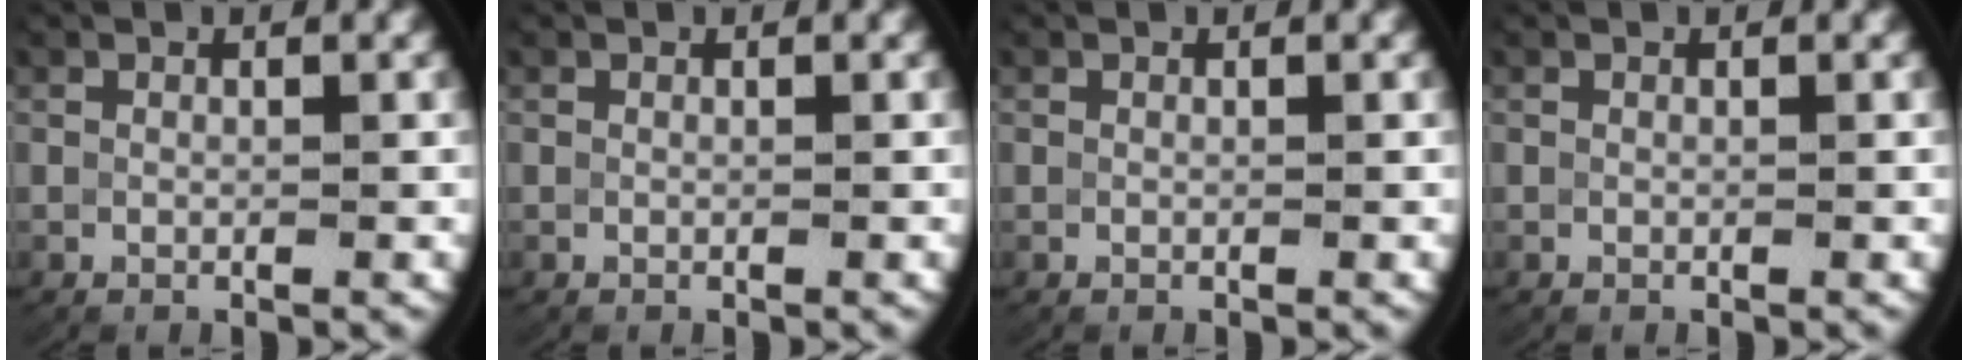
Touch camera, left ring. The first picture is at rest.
{"total": 0.0}
{"total": 0.0}
{"total": 0.0}